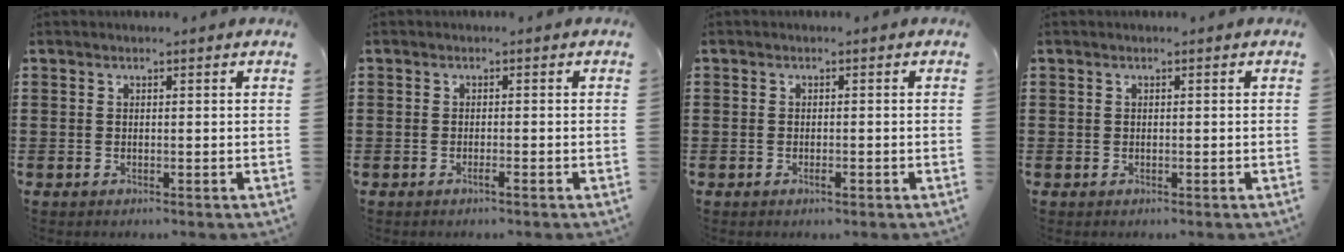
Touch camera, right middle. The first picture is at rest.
{"total": 1.0, "force": [-0.6, 0.1, 0.7], "torque": [-0.014, -0.004, -0.011]}
{"total": 0.9, "force": [-0.6, 0.3, 0.7], "torque": [-0.015, -0.006, -0.009]}
{"total": 0.0}